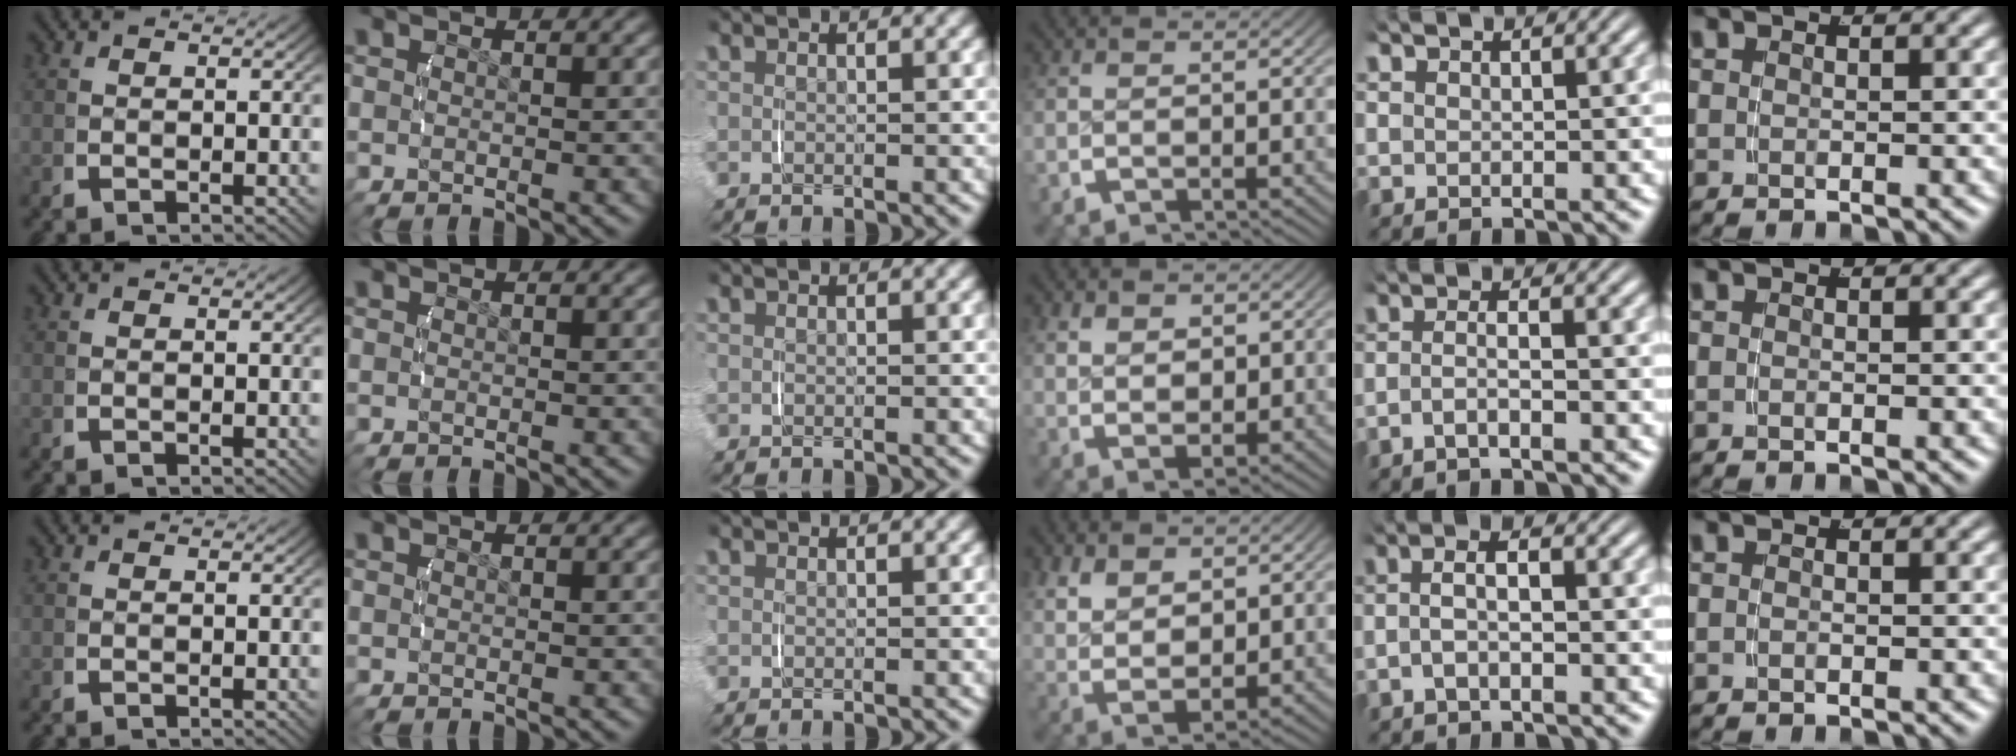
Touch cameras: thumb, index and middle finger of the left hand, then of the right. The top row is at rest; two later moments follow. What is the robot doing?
{"motion": "lift_and_place", "object": "scarf"}